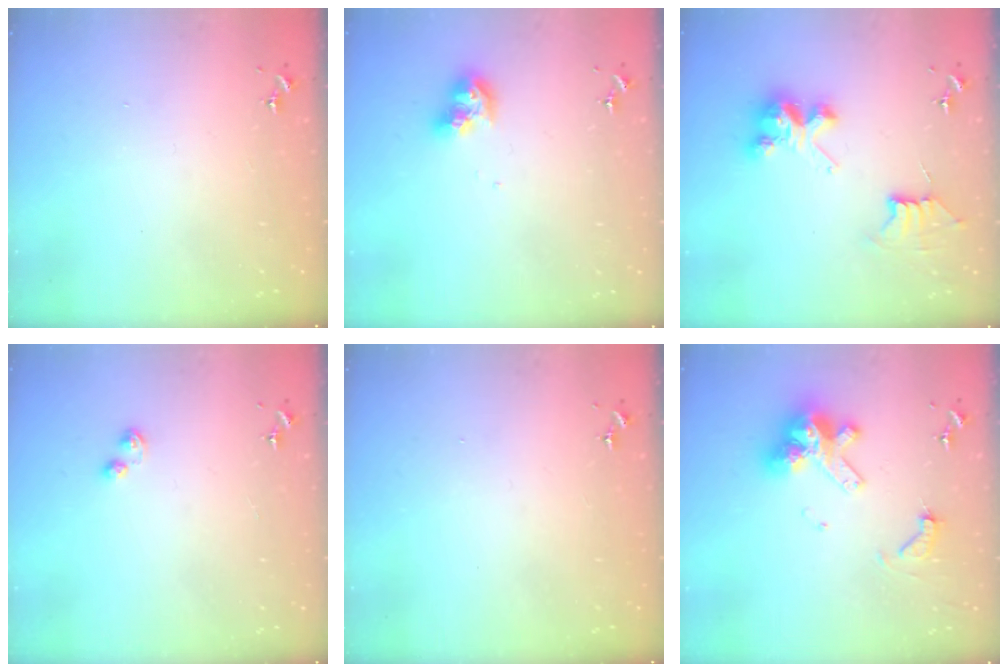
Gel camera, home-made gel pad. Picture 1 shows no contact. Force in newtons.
{"total": 10.3, "press": 10.3, "slide": 1.2}
{"total": 9.5, "press": 9.5, "slide": 0.7}
{"total": 2.9, "press": 2.8, "slide": 0.7}
{"total": 0.0}
{"total": 15.2, "press": 15.1, "slide": 1.8}